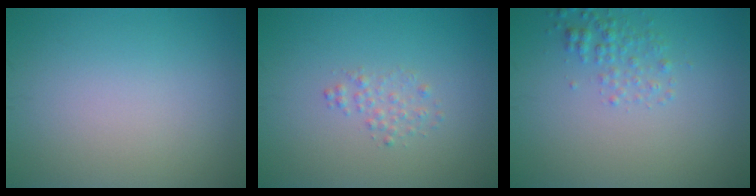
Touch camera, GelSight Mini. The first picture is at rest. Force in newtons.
{"total": 1.2, "press": 1.2, "slide": 0.0}
{"total": 1.8, "press": 1.8, "slide": 0.1}